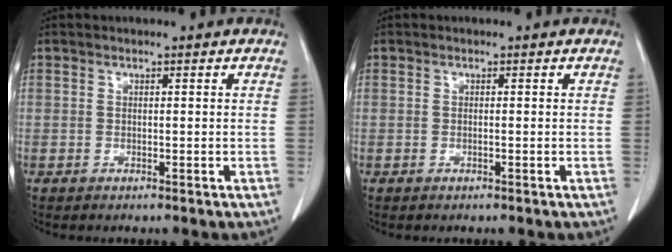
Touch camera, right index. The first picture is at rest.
{"total": 0.0}